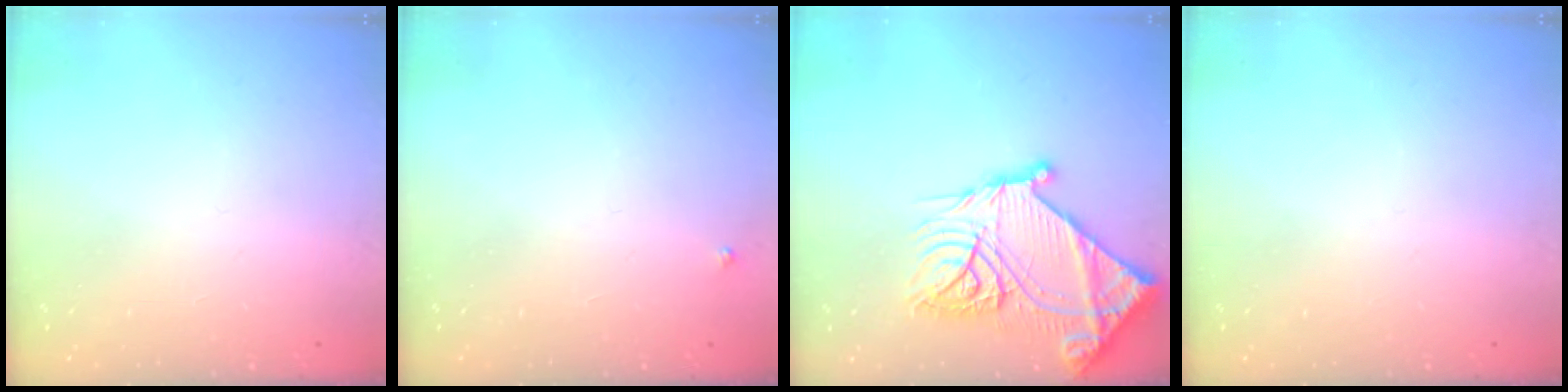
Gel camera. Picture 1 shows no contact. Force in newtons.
{"total": 2.7, "press": 2.7, "slide": 0.3}
{"total": 28.1, "press": 27.9, "slide": 3.3}
{"total": 0.0}